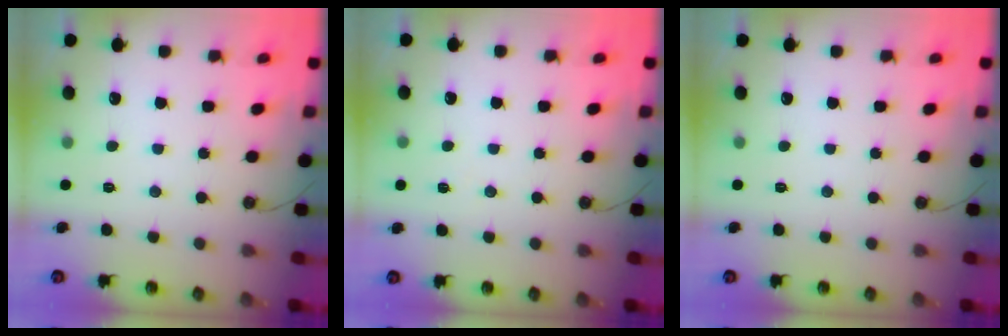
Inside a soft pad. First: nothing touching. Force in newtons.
{"total": 5.4, "press": 3.6, "slide": 4.0}
{"total": 0.0}